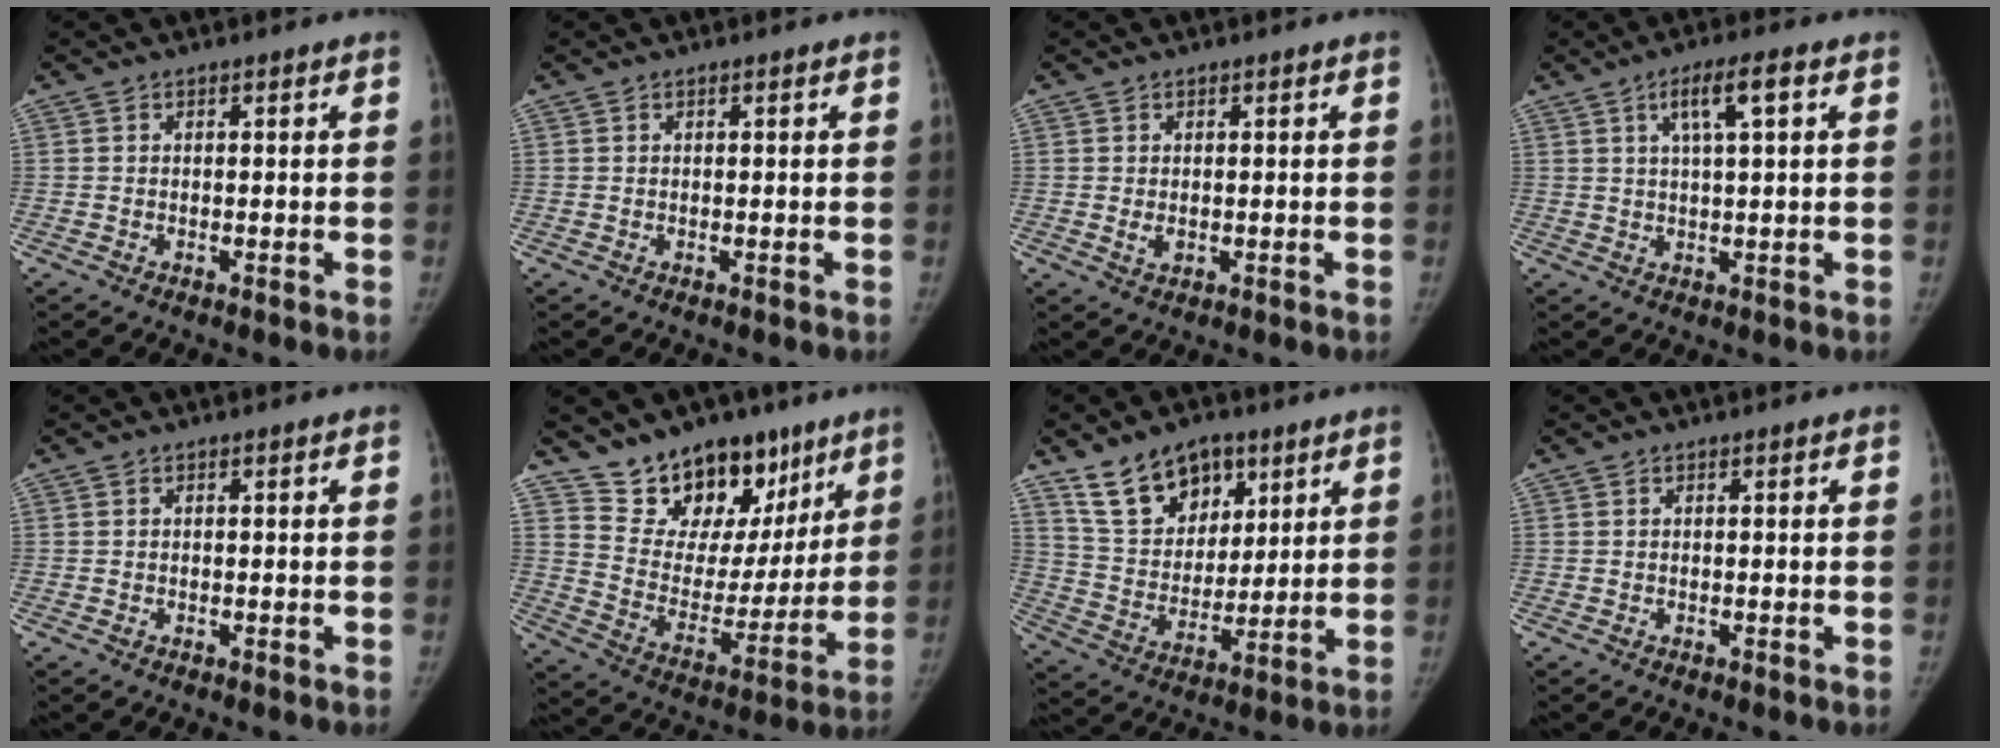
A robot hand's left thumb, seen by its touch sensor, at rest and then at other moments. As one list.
[{"total": 0.0}, {"total": 2.3, "force": [-0.2, 1.7, 1.6], "torque": [-0.022, -0.004, 0.002]}, {"total": 6.0, "force": [2.3, 1.1, 5.5], "torque": [-0.099, 0.004, 0.041]}, {"total": 0.0}, {"total": 19.0, "force": [13.2, 11.3, 7.7], "torque": [-0.047, -0.075, 0.215]}, {"total": 14.3, "force": [8.8, 9.3, 6.4], "torque": [-0.070, -0.037, 0.163]}, {"total": 0.0}]